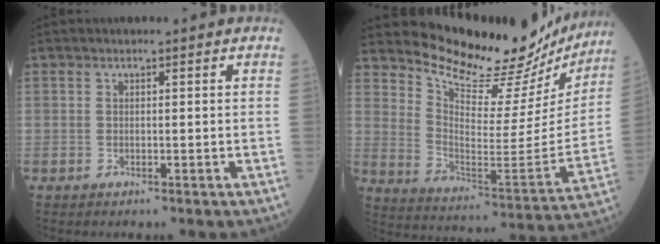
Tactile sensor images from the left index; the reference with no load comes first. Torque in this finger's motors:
{"motor_torque": [1.05, -1.09, 0.26, 0.05]}